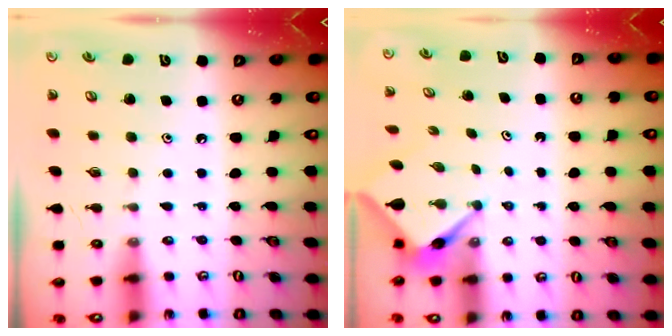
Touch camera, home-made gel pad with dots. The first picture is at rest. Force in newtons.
{"total": 3.9, "press": 3.9, "slide": 0.2}